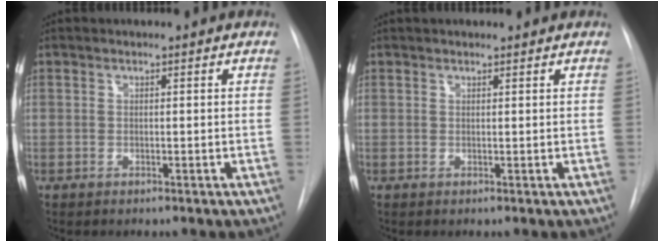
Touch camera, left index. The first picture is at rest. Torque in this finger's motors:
{"motor_torque": [0.02, 0.02, -0.08, 0.00]}